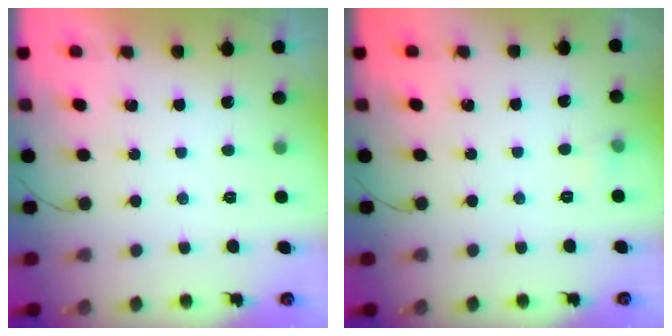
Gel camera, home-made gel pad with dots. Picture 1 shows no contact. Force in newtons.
{"total": 3.0, "press": 2.7, "slide": 1.3}